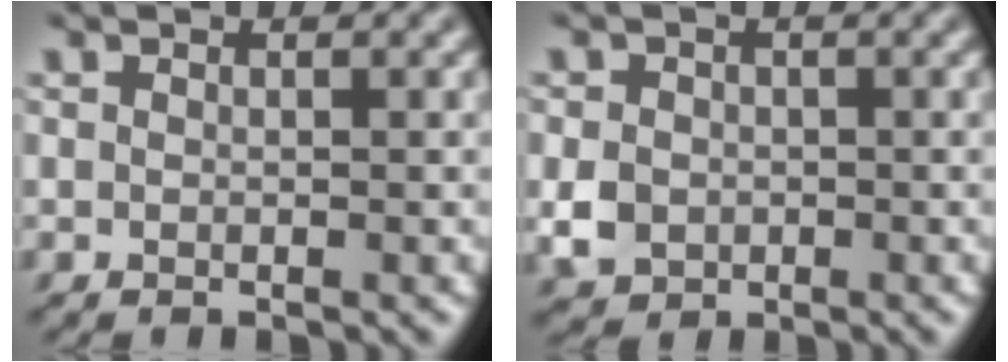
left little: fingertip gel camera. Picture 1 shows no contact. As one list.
[{"total": 2.6, "force": [-0.6, 2.3, 1.1], "torque": [-0.026, 0.000, -0.012]}]